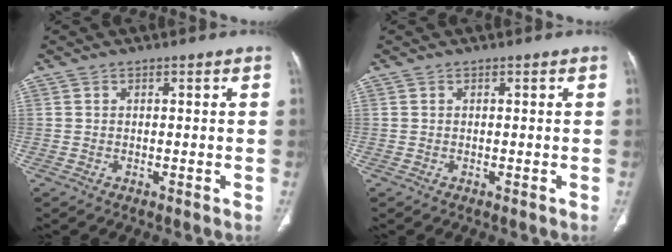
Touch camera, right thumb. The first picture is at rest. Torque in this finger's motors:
{"motor_torque": [0.00, 0.00, -0.19, -0.04, 0.00]}